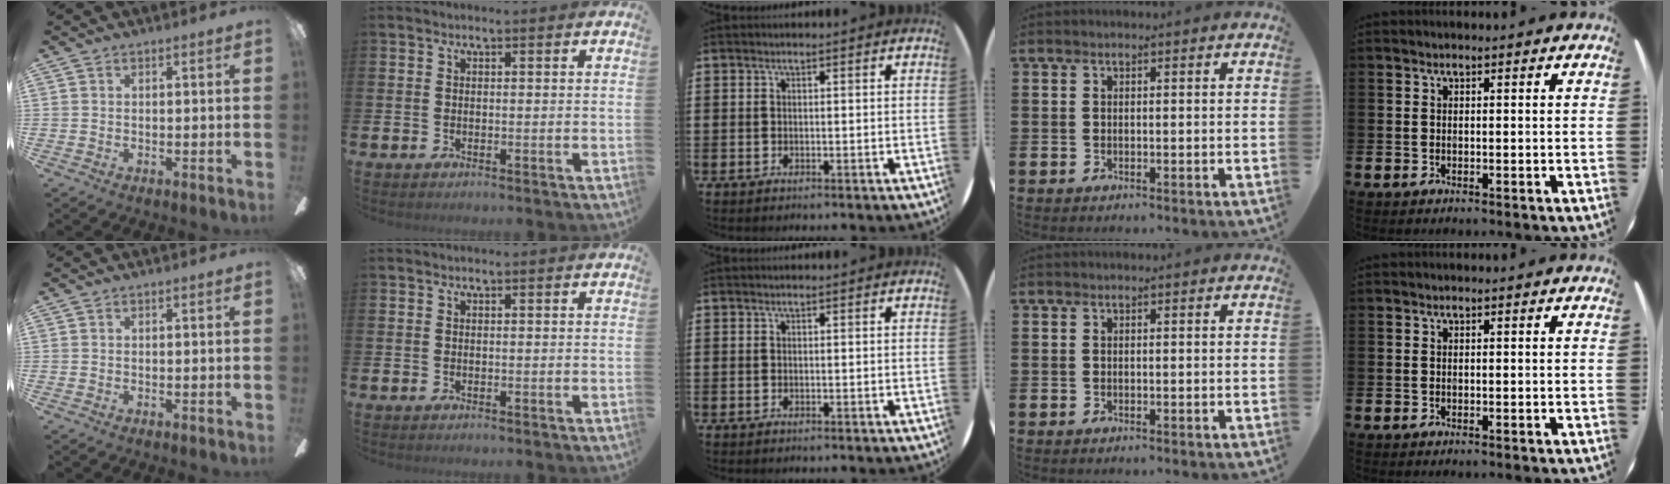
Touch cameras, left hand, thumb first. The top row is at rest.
{}